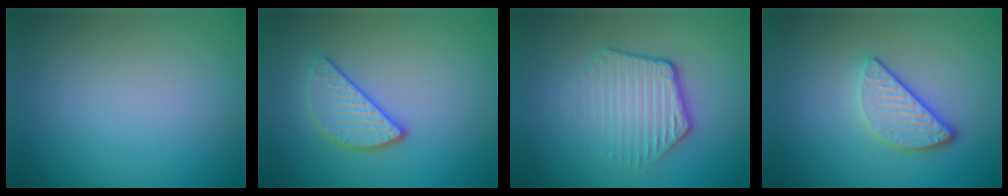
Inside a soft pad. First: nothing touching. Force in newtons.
{"total": 2.8, "press": 2.6, "slide": 0.9}
{"total": 4.2, "press": 3.1, "slide": 2.8}
{"total": 3.3, "press": 2.6, "slide": 2.0}